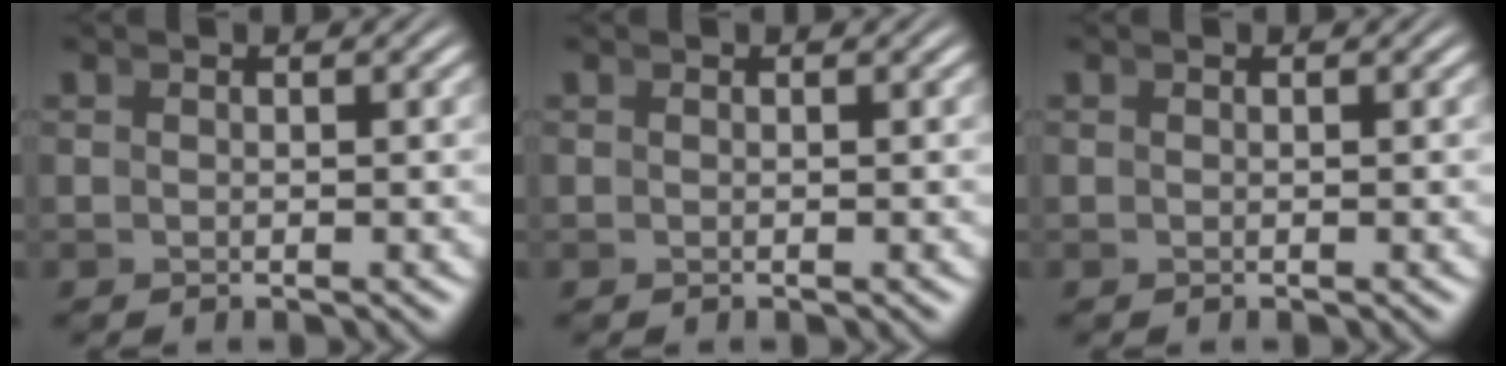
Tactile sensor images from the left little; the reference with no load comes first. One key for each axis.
{"total": 0.0}
{"total": 0.0}